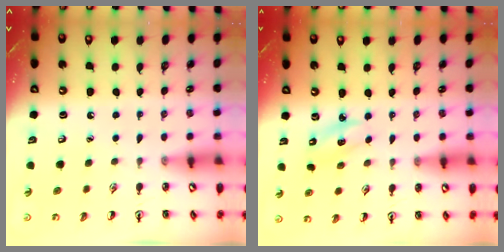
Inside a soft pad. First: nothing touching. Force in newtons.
{"total": 2.5, "press": 2.4, "slide": 0.5}